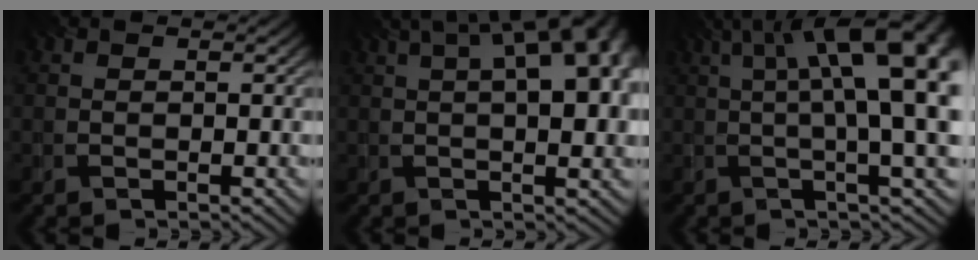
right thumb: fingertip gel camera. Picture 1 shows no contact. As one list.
[{"total": 13.8, "force": [3.8, 5.3, 12.2], "torque": [-0.156, 0.045, 0.039]}, {"total": 17.6, "force": [3.2, 5.0, 16.6], "torque": [-0.199, 0.048, 0.052]}]